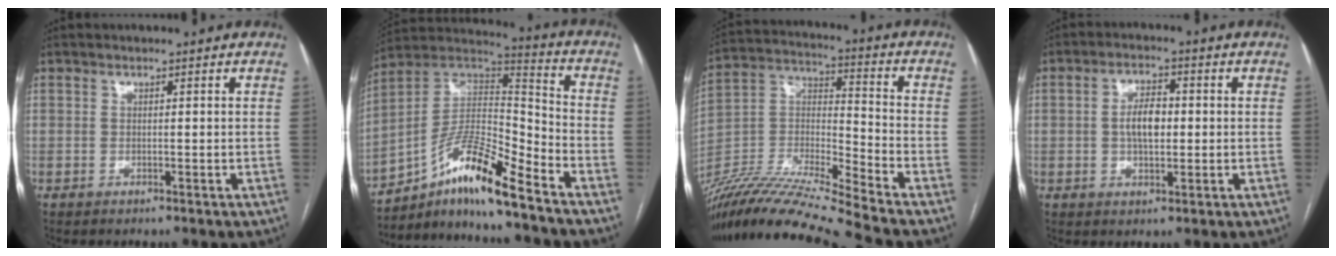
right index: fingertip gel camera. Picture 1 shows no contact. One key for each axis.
{"total": 15.0, "fx": -9.9, "fy": 1.8, "fz": 11.1, "tx": -0.201, "ty": 0.021, "tz": -0.172}
{"total": 20.1, "fx": -18.0, "fy": -2.1, "fz": 8.6, "tx": -0.178, "ty": -0.001, "tz": -0.331}
{"total": 5.4, "fx": 0.0, "fy": 2.5, "fz": 4.8, "tx": -0.090, "ty": 0.009, "tz": 0.000}